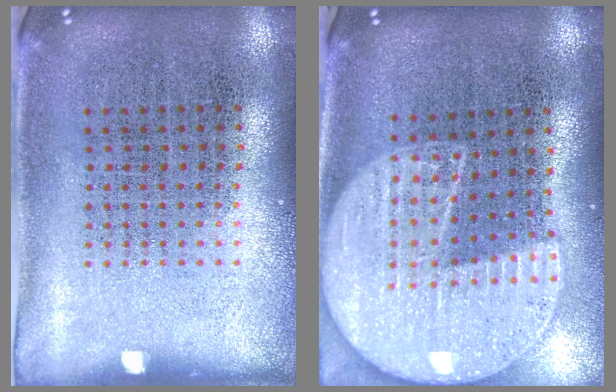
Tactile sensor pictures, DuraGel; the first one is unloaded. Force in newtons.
{"total": 2.3, "press": 2.0, "slide": 1.1}